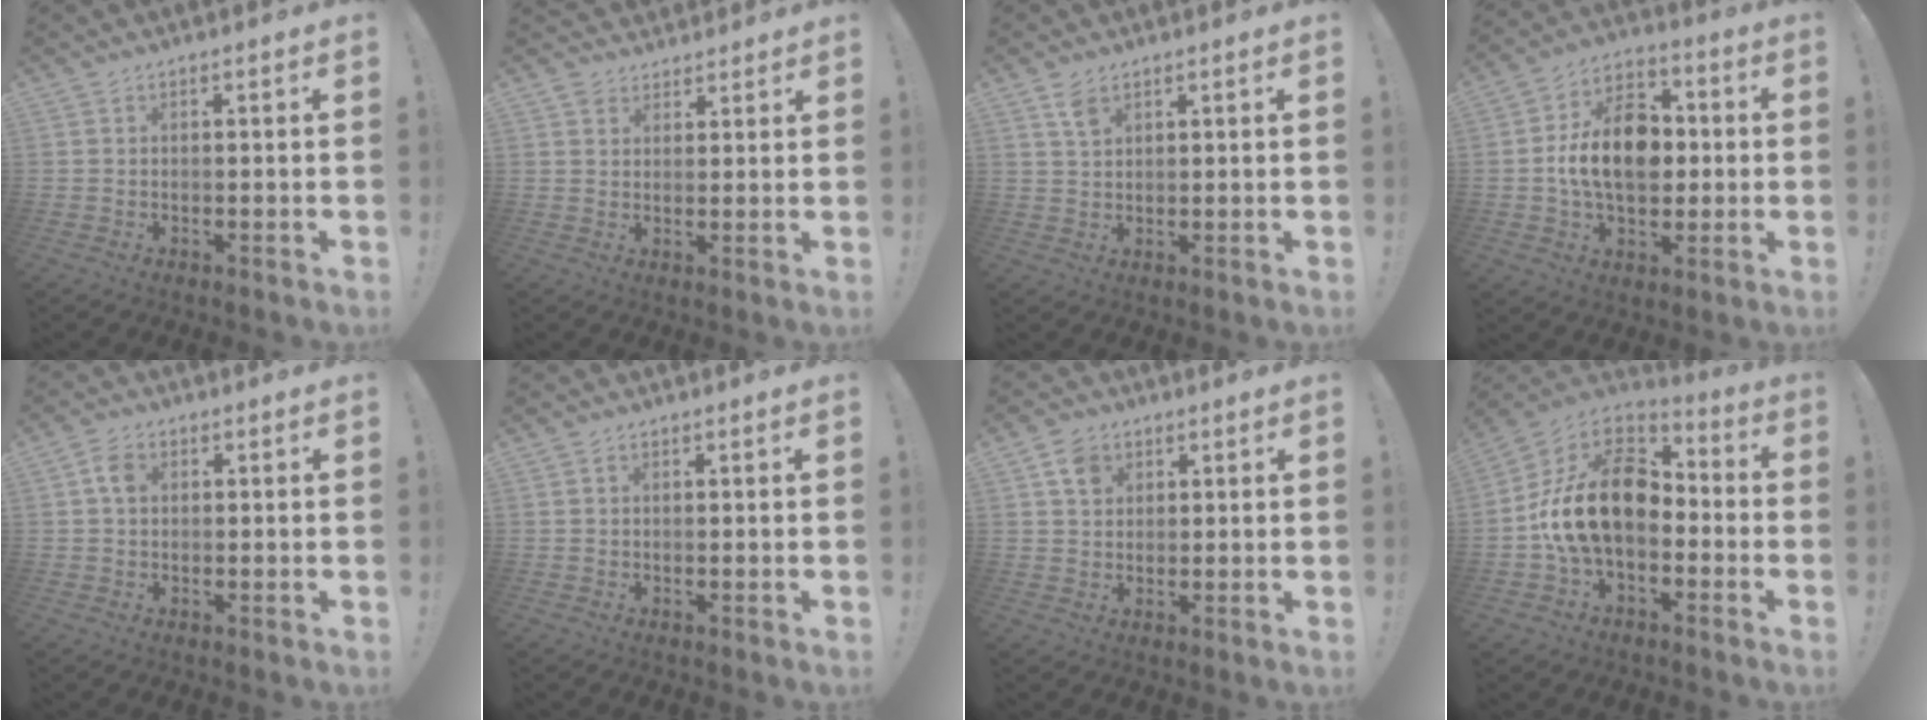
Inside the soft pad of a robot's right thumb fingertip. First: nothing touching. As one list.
[{"total": 4.1, "force": [3.5, 2.3, -0.1], "torque": [0.012, -0.022, 0.064]}, {"total": 4.3, "force": [2.6, 2.1, 2.6], "torque": [-0.042, -0.011, 0.047]}, {"total": 17.1, "force": [-0.1, 11.9, 12.2], "torque": [-0.210, 0.020, 0.004]}, {"total": 4.6, "force": [0.8, 3.4, 3.0], "torque": [-0.054, 0.010, 0.016]}, {"total": 0.7, "force": [0.2, 0.6, 0.1], "torque": [0.004, 0.000, 0.001]}, {"total": 6.7, "force": [3.2, 5.2, 2.8], "torque": [-0.038, -0.006, 0.060]}, {"total": 20.4, "force": [0.0, 13.3, 15.6], "torque": [-0.272, 0.024, 0.013]}]